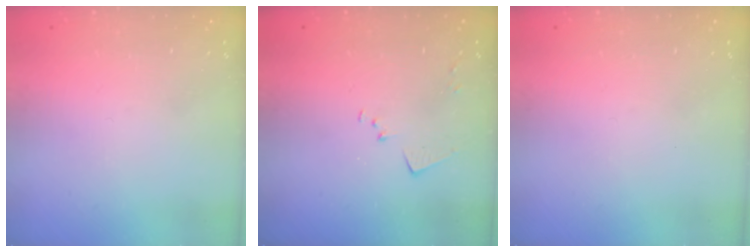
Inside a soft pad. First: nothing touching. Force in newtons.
{"total": 7.4, "press": 7.4, "slide": 0.8}
{"total": 0.0}